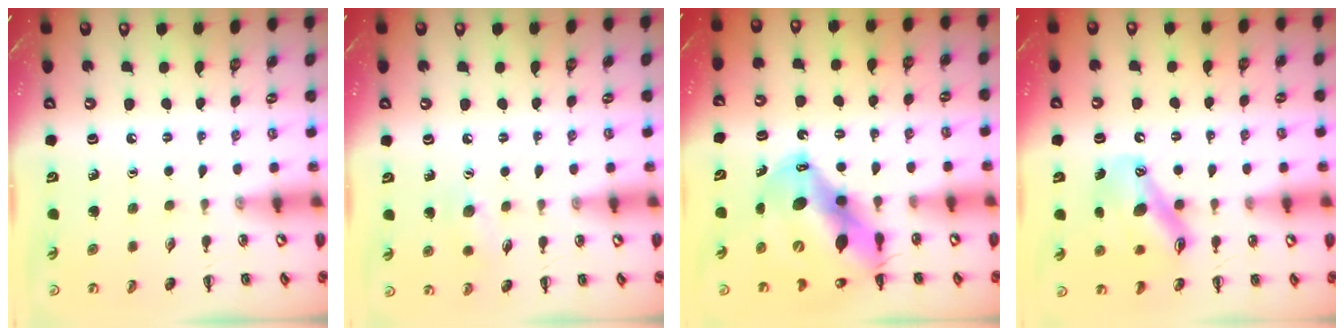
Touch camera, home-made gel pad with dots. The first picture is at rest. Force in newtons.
{"total": 6.8, "press": 6.6, "slide": 1.6}
{"total": 17.1, "press": 16.5, "slide": 4.6}
{"total": 12.1, "press": 11.7, "slide": 3.3}